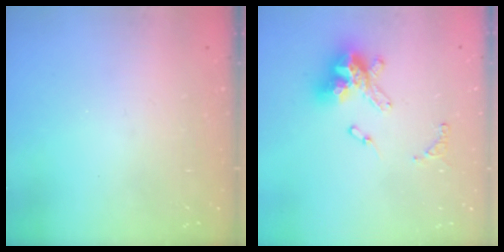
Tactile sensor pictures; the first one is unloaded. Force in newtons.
{"total": 13.4, "press": 13.4, "slide": 1.3}